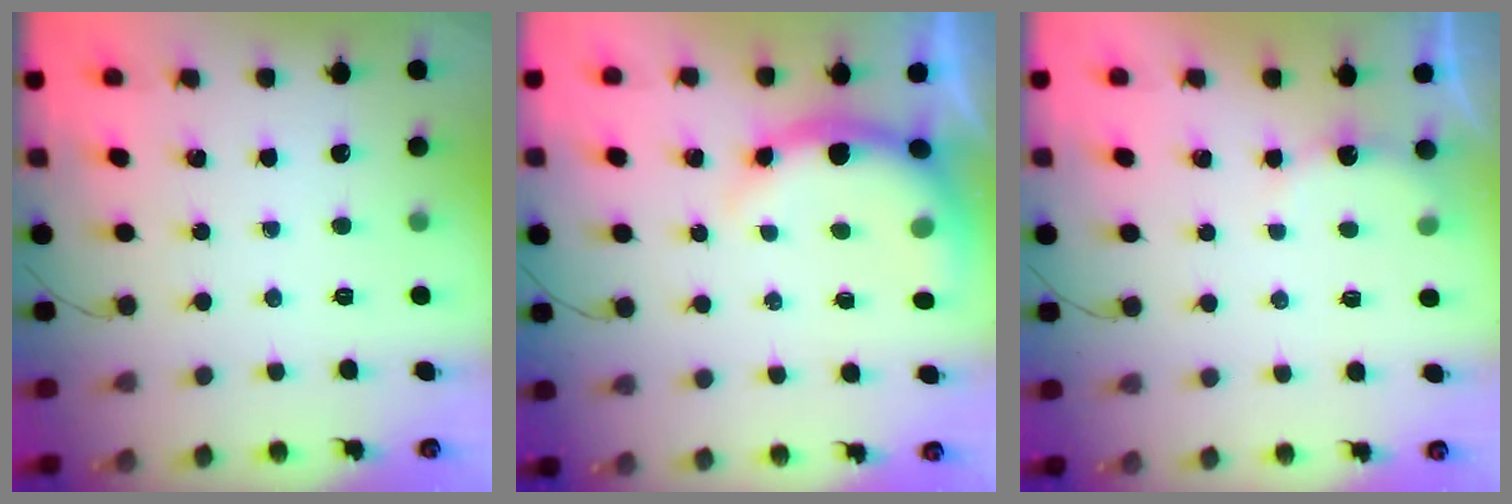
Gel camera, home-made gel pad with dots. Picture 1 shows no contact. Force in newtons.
{"total": 7.8, "press": 7.7, "slide": 1.3}
{"total": 5.8, "press": 5.7, "slide": 1.1}